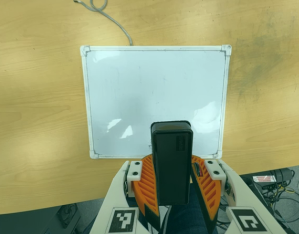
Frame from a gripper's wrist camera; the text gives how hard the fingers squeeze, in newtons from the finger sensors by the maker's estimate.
{"total": 7.5, "left": 8.0, "right": 6.9}